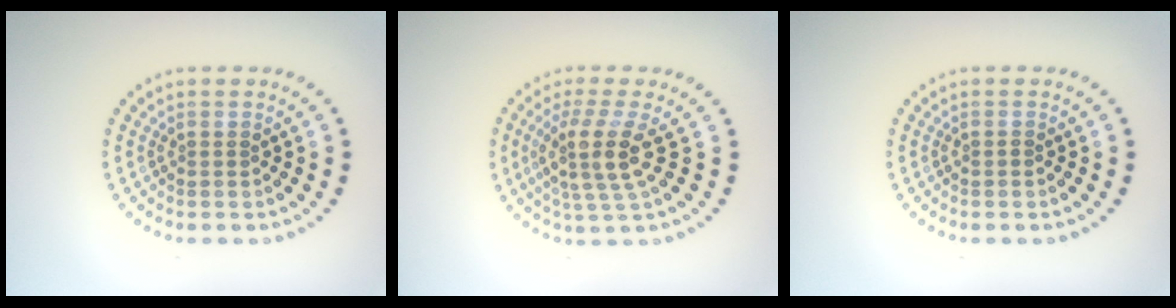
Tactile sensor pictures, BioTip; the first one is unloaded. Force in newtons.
{"total": 4.0, "press": 3.1, "slide": 2.5}
{"total": 0.5, "press": 0.4, "slide": 0.4}